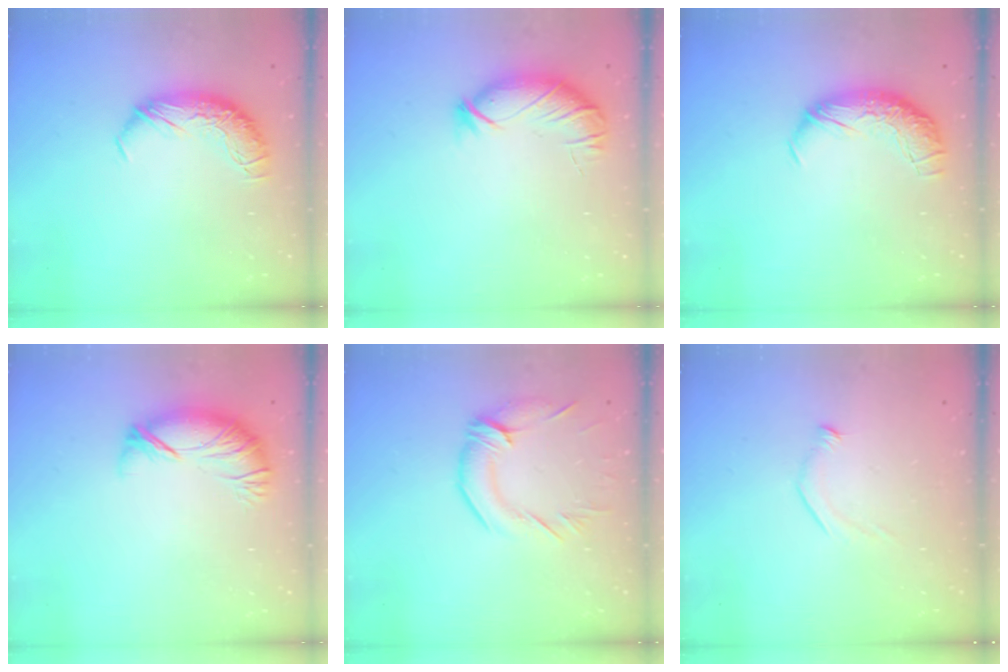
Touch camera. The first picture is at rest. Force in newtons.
{"total": 3.6, "press": 3.5, "slide": 0.8}
{"total": 2.3, "press": 0.9, "slide": 2.1}
{"total": 3.8, "press": 3.2, "slide": 2.1}
{"total": 1.4, "press": 0.8, "slide": 1.1}
{"total": 7.2, "press": 7.2, "slide": 0.7}